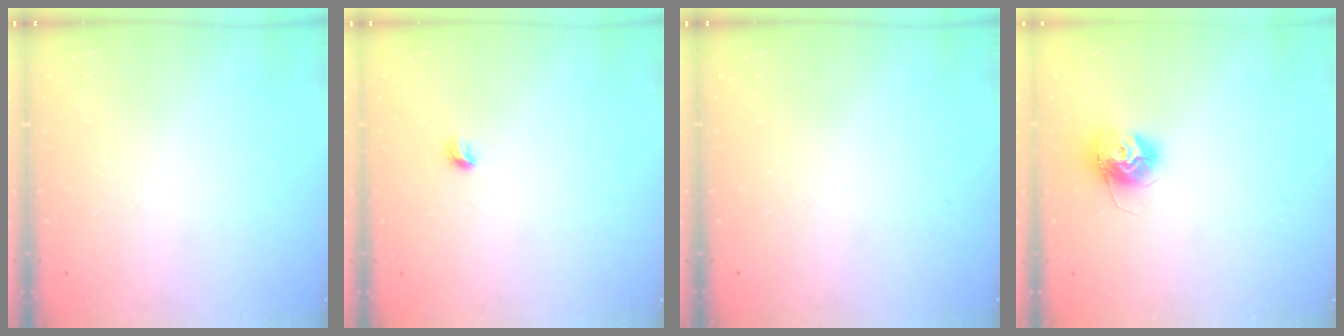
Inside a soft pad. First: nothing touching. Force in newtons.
{"total": 3.7, "press": 3.6, "slide": 0.8}
{"total": 0.0}
{"total": 11.1, "press": 11.1, "slide": 0.9}